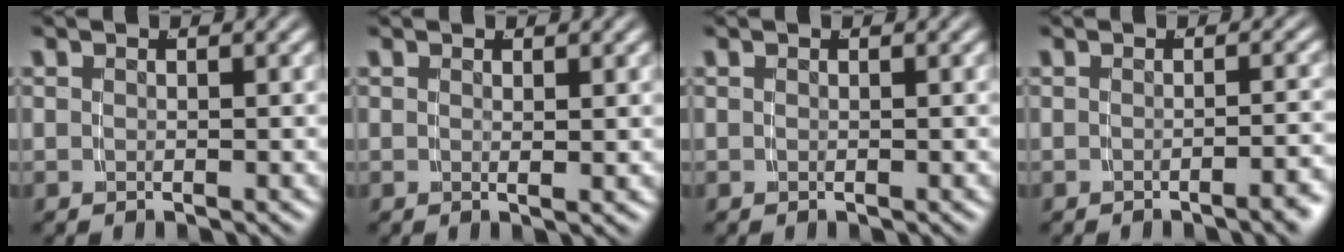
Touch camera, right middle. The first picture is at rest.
{"total": 0.6, "force": [0.3, -0.3, 0.4], "torque": [-0.008, -0.006, 0.007]}
{"total": 0.0}
{"total": 1.8, "force": [-1.3, -0.3, 1.1], "torque": [-0.011, 0.012, -0.026]}